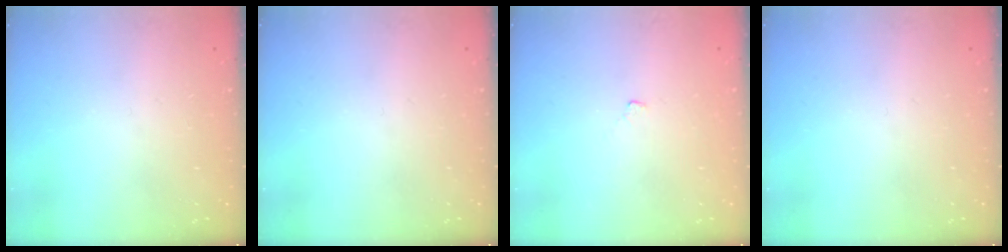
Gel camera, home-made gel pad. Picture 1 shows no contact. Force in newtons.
{"total": 0.0}
{"total": 2.9, "press": 2.9, "slide": 0.4}
{"total": 0.0}